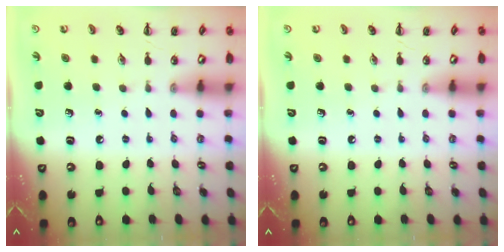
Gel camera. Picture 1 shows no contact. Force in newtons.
{"total": 0.0}